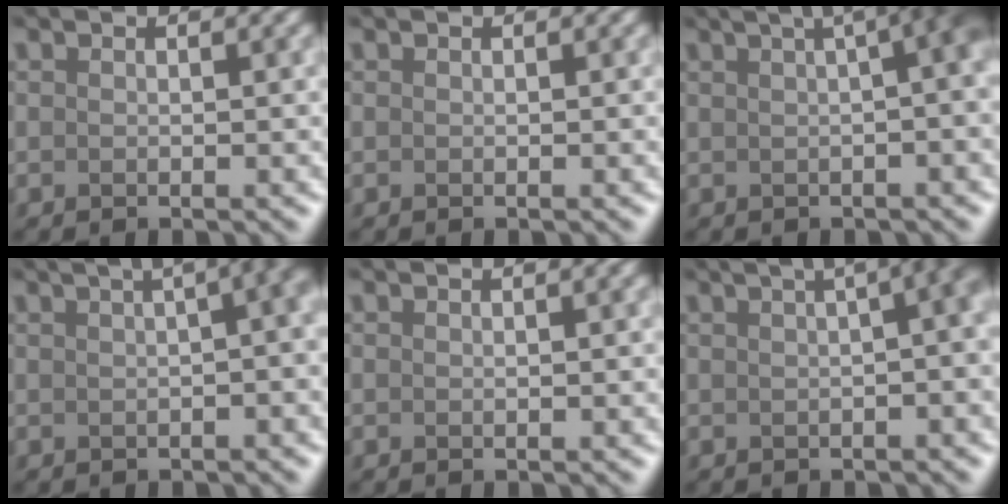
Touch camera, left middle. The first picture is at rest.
{"total": 0.0}
{"total": 14.1, "force": [3.7, 6.4, 11.9], "torque": [-0.074, 0.086, 0.038]}
{"total": 17.6, "force": [5.6, 8.4, 14.4], "torque": [-0.069, 0.085, 0.055]}
{"total": 1.8, "force": [0.7, 0.9, 1.4], "torque": [-0.005, 0.012, -0.003]}
{"total": 16.0, "force": [4.6, 7.5, 13.3], "torque": [-0.072, 0.084, 0.047]}